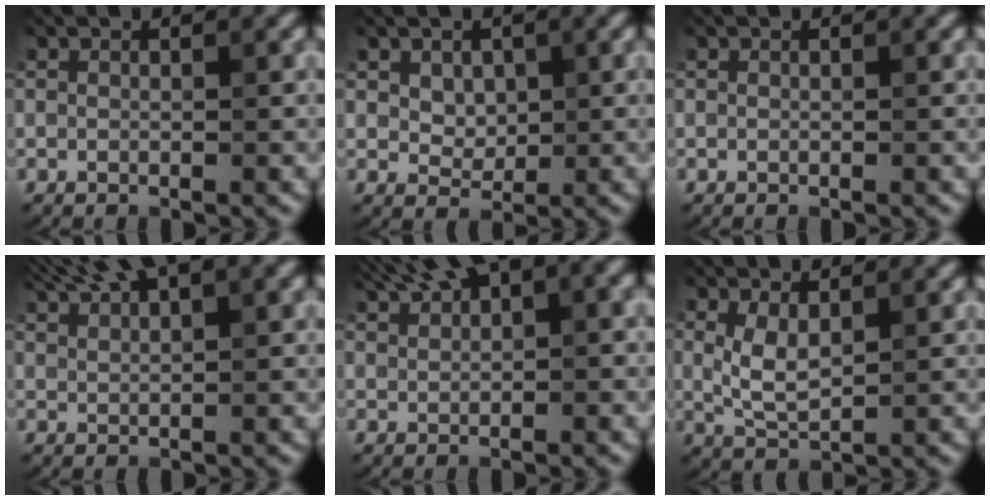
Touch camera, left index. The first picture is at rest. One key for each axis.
{"total": 2.1, "fx": 0.9, "fy": 1.6, "fz": 1.0, "tx": -0.023, "ty": -0.007, "tz": 0.020}
{"total": 0.0}
{"total": 6.3, "fx": 4.8, "fy": 1.2, "fz": 4.0, "tx": -0.065, "ty": 0.018, "tz": 0.083}
{"total": 8.2, "fx": 5.2, "fy": 2.6, "fz": 5.7, "tx": -0.098, "ty": 0.028, "tz": 0.084}
{"total": 2.8, "fx": 0.9, "fy": 1.4, "fz": 2.3, "tx": -0.055, "ty": -0.002, "tz": 0.023}